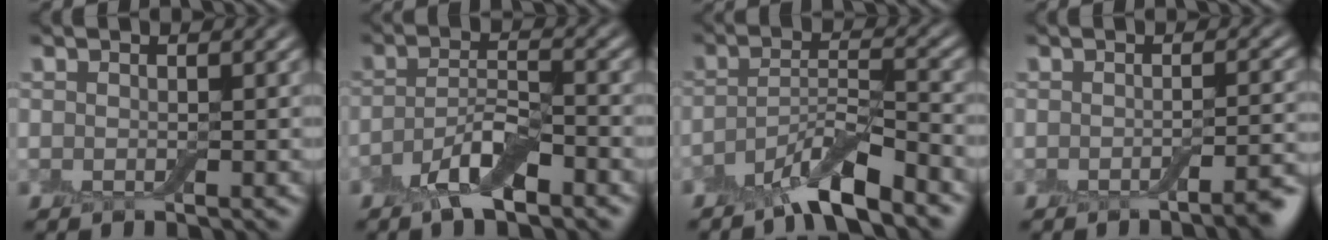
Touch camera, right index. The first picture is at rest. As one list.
[{"total": 4.4, "force": [-2.7, 1.4, 3.2], "torque": [-0.061, 0.001, -0.055]}, {"total": 5.7, "force": [-4.1, 1.3, 3.7], "torque": [-0.065, -0.003, -0.081]}, {"total": 2.6, "force": [-1.5, 0.5, 2.0], "torque": [-0.021, 0.004, -0.030]}]